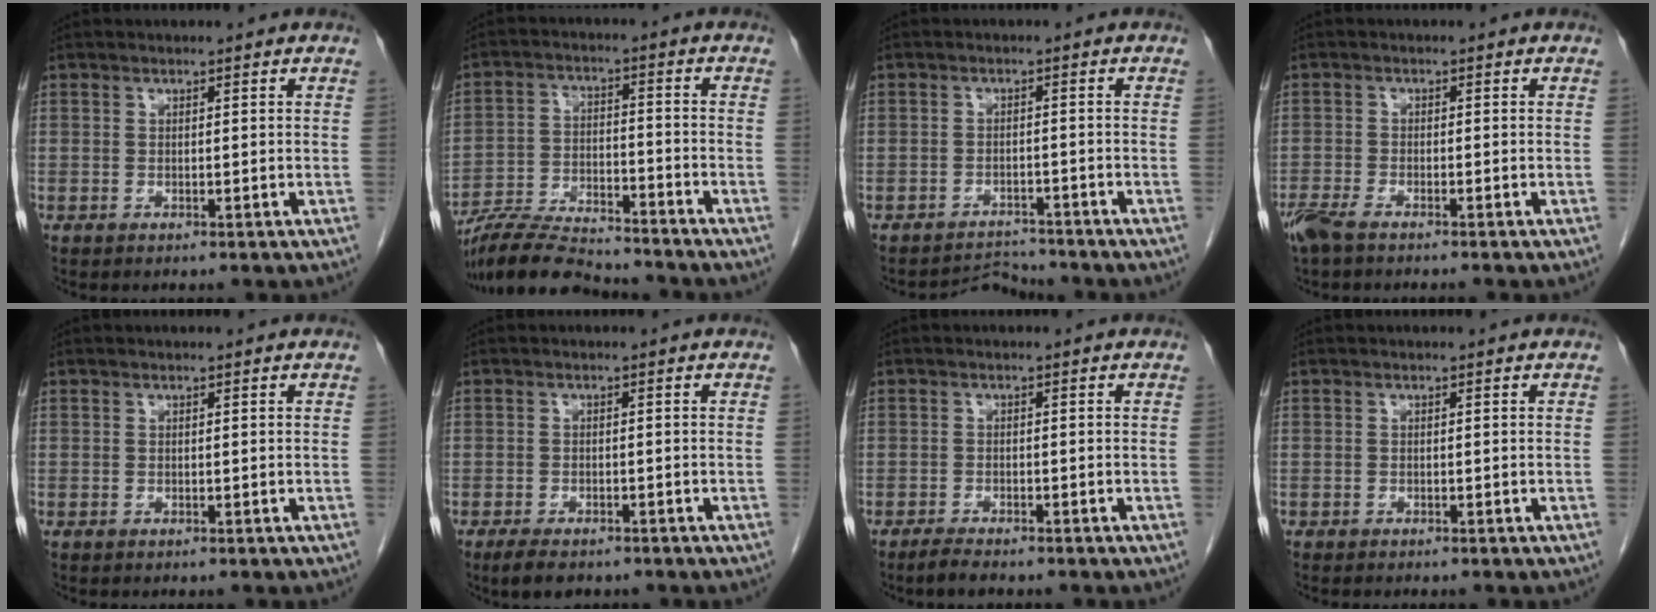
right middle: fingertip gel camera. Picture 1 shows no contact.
{"total": 12.2, "force": [-11.5, 1.0, 3.9], "torque": [-0.068, -0.007, -0.200]}
{"total": 3.2, "force": [-2.8, -0.1, -1.4], "torque": [0.027, -0.002, -0.042]}
{"total": 4.2, "force": [-3.4, 0.7, 2.4], "torque": [-0.045, -0.009, -0.061]}
{"total": 0.0}
{"total": 4.1, "force": [-3.0, 1.7, 2.2], "torque": [-0.038, -0.006, -0.043]}
{"total": 2.5, "force": [-2.1, 0.4, 1.3], "torque": [-0.030, -0.006, -0.035]}
{"total": 0.7, "force": [-0.6, 0.2, 0.2], "torque": [-0.007, -0.001, -0.009]}